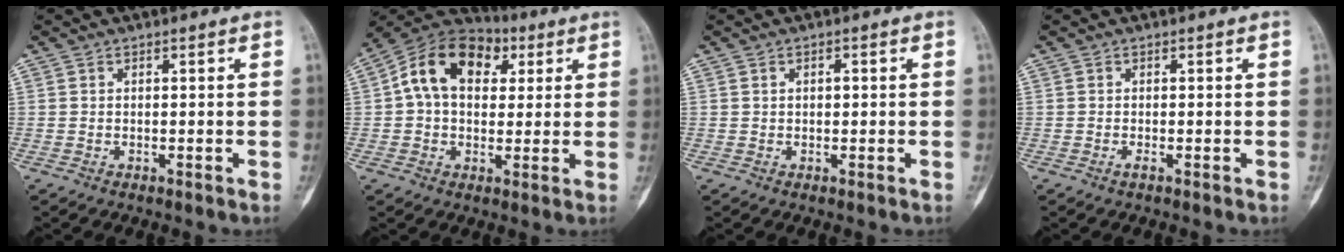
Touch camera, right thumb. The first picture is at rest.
{"total": 15.1, "force": [4.1, 10.5, 10.0], "torque": [-0.143, 0.023, 0.058]}
{"total": 0.9, "force": [0.1, 0.5, 0.7], "torque": [-0.009, 0.001, 0.001]}
{"total": 0.5, "force": [-0.3, 0.0, 0.4], "torque": [-0.011, -0.001, -0.006]}